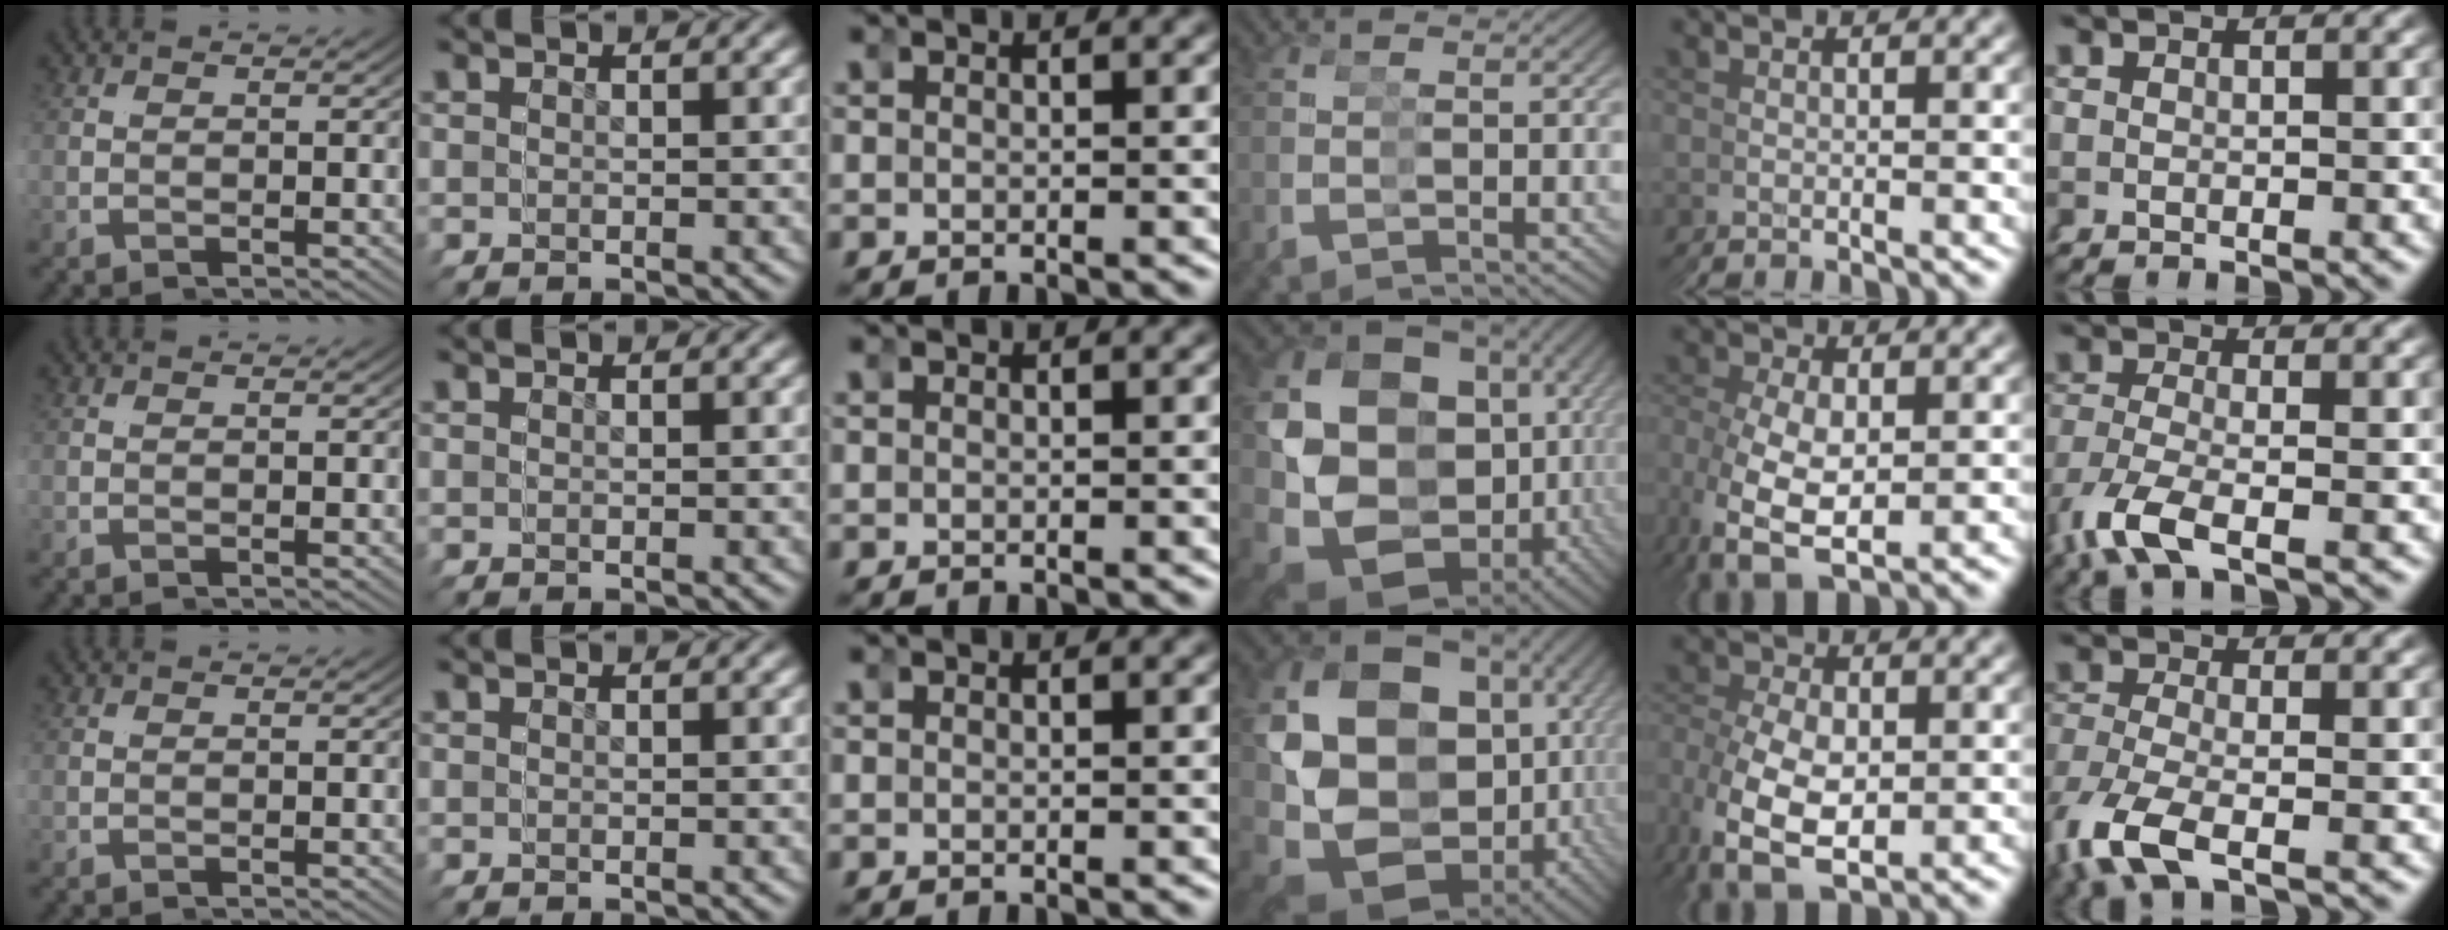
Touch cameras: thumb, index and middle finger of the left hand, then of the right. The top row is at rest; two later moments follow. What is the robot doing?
{"motion": "grasp_and_lifting", "object": "pipette"}